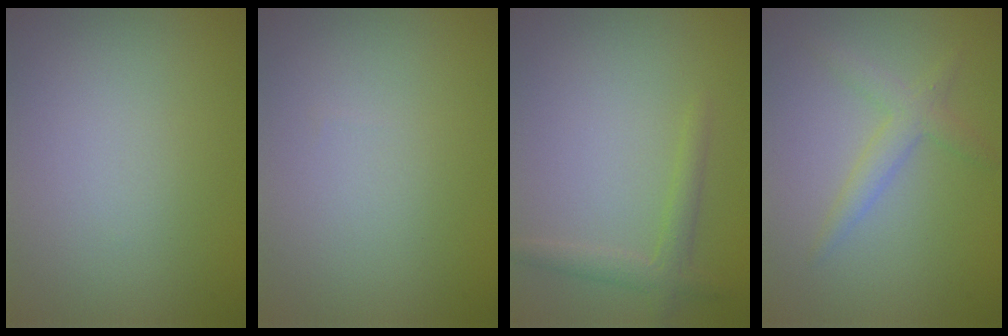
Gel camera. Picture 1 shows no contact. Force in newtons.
{"total": 0.0}
{"total": 1.9, "press": 1.9, "slide": 0.1}
{"total": 2.3, "press": 2.3, "slide": 0.1}